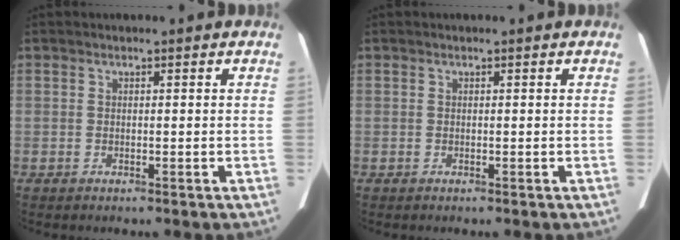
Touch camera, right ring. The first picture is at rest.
{"total": 0.0}